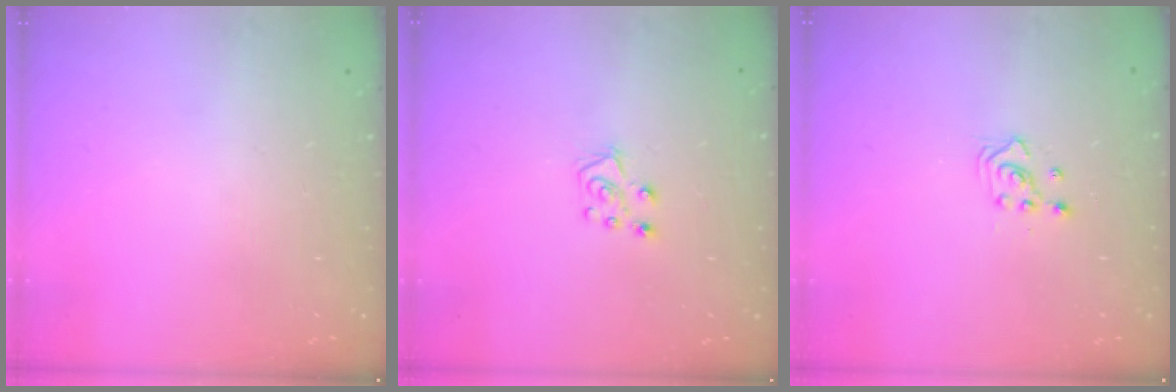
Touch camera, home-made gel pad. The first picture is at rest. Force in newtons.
{"total": 6.8, "press": 6.8, "slide": 0.4}
{"total": 2.3, "press": 2.3, "slide": 0.3}